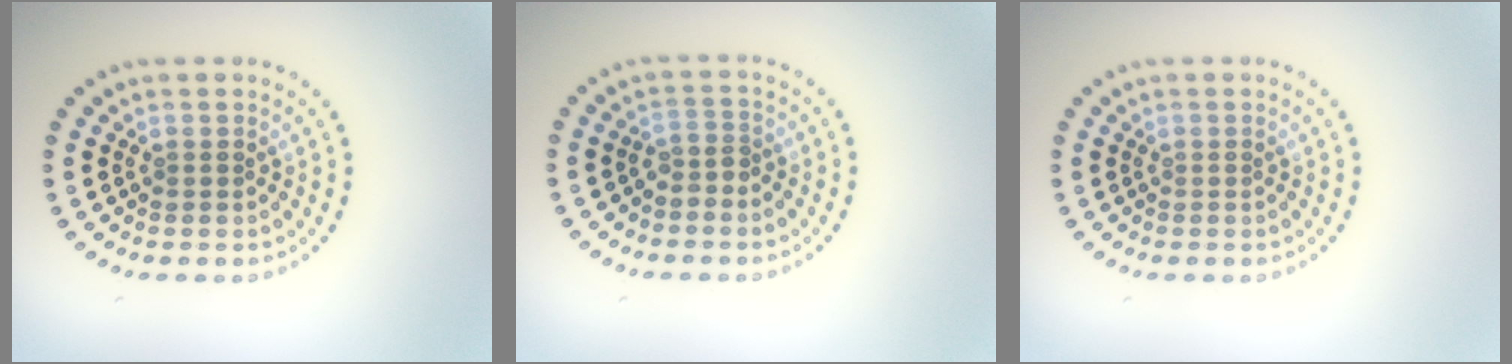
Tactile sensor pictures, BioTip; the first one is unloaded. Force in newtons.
{"total": 1.6, "press": 1.2, "slide": 1.0}
{"total": 0.0}